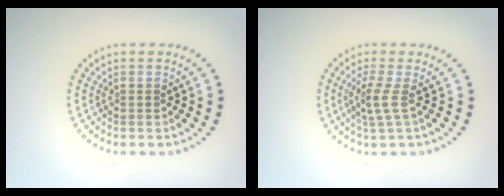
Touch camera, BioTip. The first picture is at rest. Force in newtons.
{"total": 2.1, "press": 1.5, "slide": 1.4}